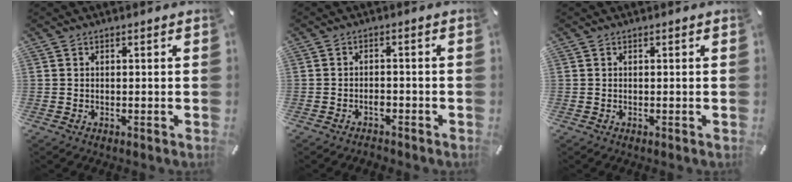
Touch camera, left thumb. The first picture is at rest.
{"total": 2.5, "force": [-1.7, 1.4, 1.3], "torque": [-0.024, 0.007, -0.032]}
{"total": 0.0}